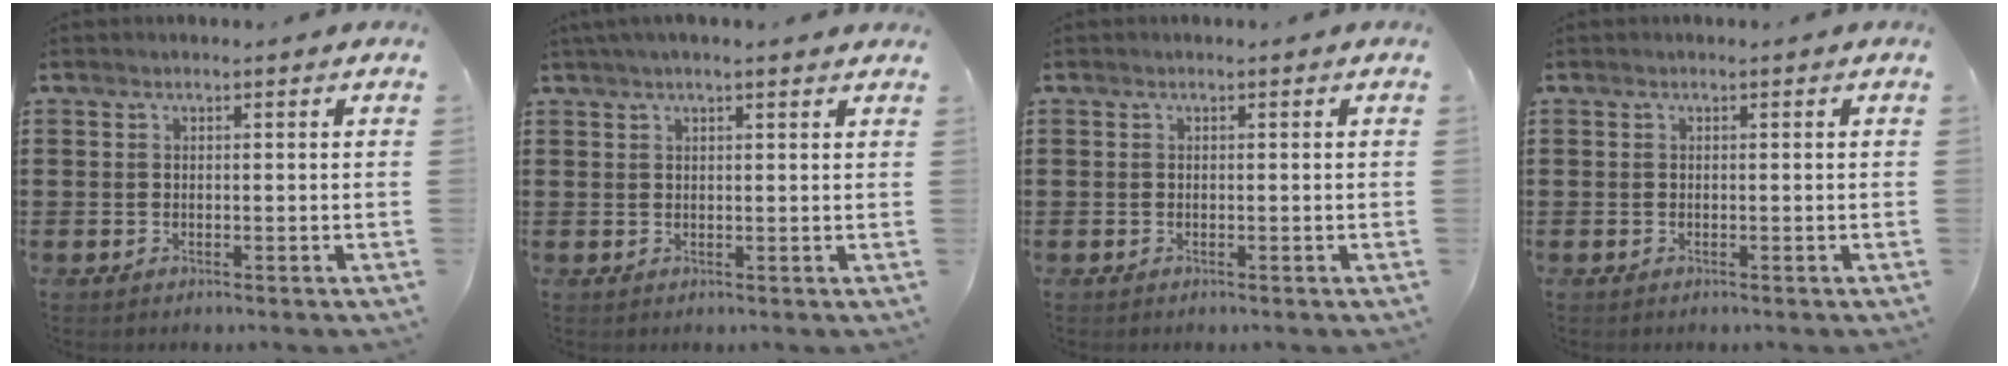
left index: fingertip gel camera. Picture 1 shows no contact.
{"total": 2.1, "force": [1.6, 0.0, 1.3], "torque": [-0.028, 0.002, 0.030]}
{"total": 0.0}
{"total": 0.0}